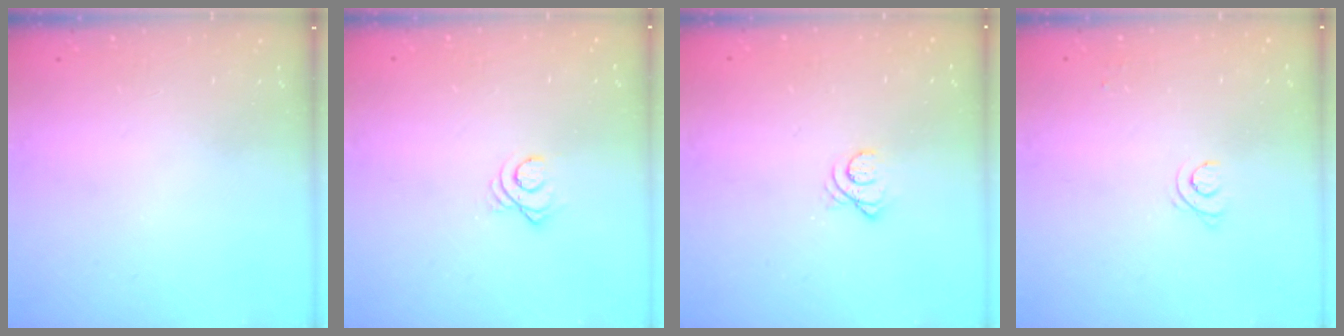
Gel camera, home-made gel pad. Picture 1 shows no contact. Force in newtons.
{"total": 3.6, "press": 3.6, "slide": 0.4}
{"total": 3.4, "press": 3.4, "slide": 0.0}
{"total": 3.8, "press": 3.8, "slide": 0.6}